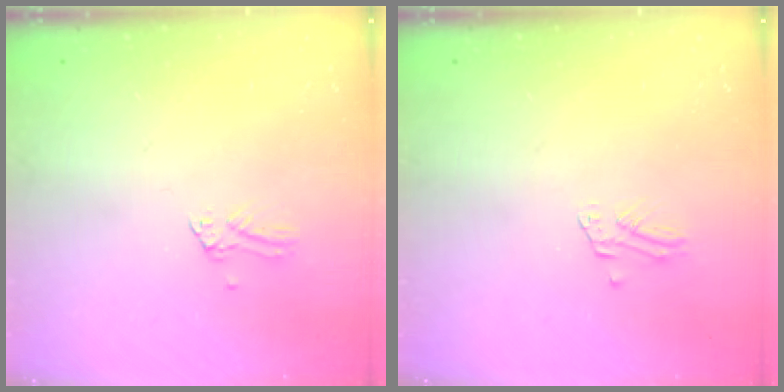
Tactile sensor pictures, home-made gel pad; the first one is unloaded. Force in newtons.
{"total": 1.2, "press": 1.2, "slide": 0.0}